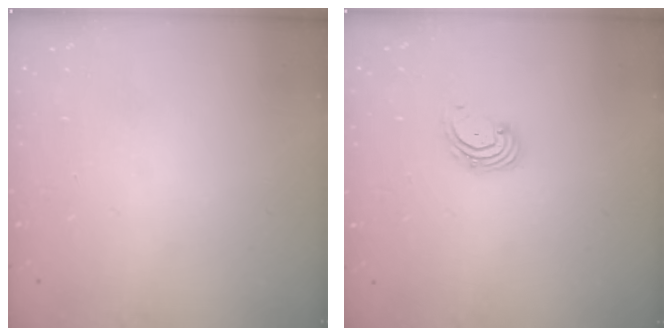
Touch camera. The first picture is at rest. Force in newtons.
{"total": 2.7, "press": 2.7, "slide": 0.6}